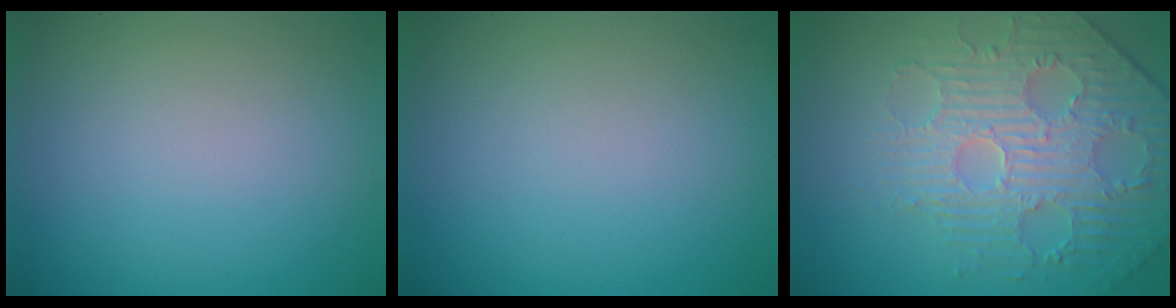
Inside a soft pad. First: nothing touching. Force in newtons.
{"total": 0.0}
{"total": 4.4, "press": 4.4, "slide": 0.6}